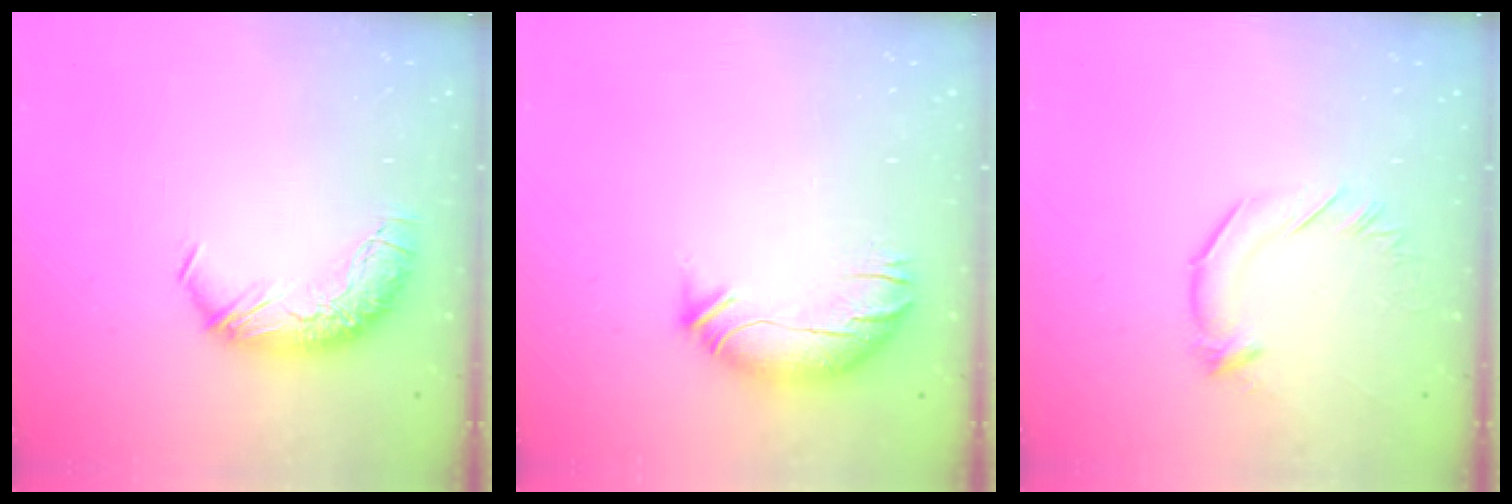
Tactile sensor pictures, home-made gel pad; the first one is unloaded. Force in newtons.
{"total": 2.7, "press": 2.1, "slide": 1.7}
{"total": 3.0, "press": 3.0, "slide": 0.5}